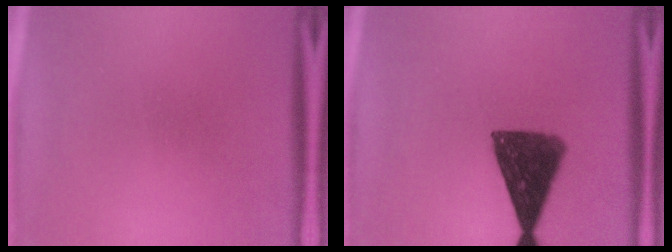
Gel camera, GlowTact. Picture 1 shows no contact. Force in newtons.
{"total": 11.7}